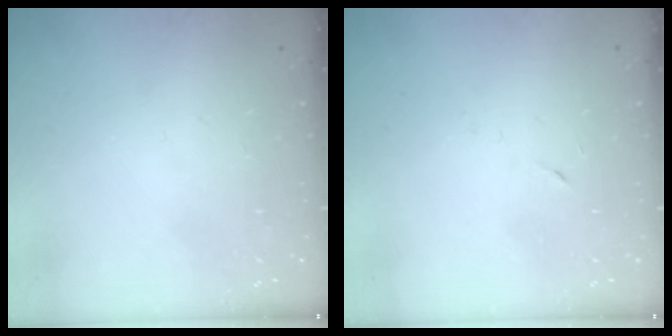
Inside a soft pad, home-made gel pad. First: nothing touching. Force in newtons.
{"total": 3.4, "press": 3.2, "slide": 0.9}